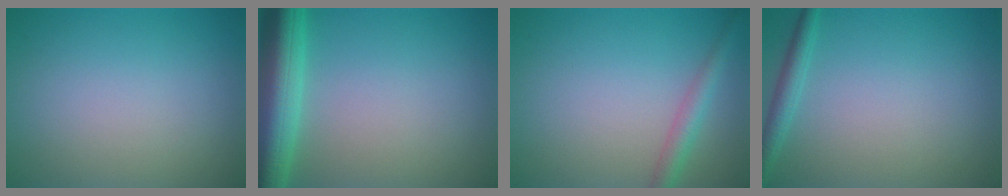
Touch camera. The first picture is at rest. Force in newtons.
{"total": 7.3, "press": 7.3, "slide": 0.4}
{"total": 2.4, "press": 2.4, "slide": 0.1}
{"total": 1.8, "press": 1.8, "slide": 0.1}